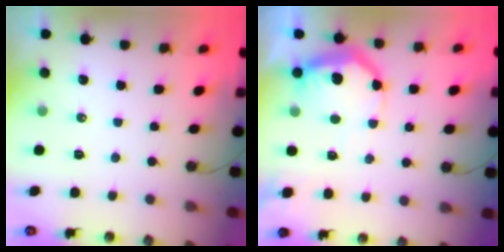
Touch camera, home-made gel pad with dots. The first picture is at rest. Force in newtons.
{"total": 13.0, "press": 13.0, "slide": 0.8}